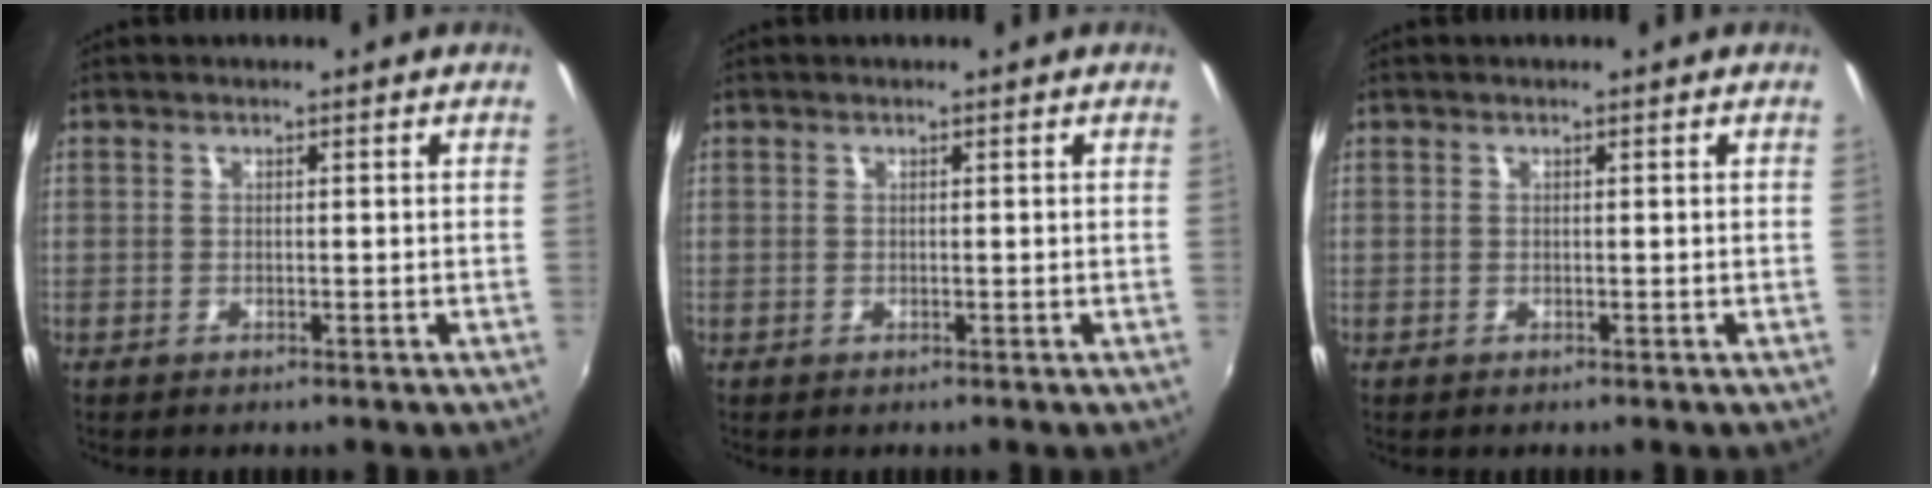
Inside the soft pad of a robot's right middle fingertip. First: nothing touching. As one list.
[{"total": 0.0}, {"total": 0.0}]